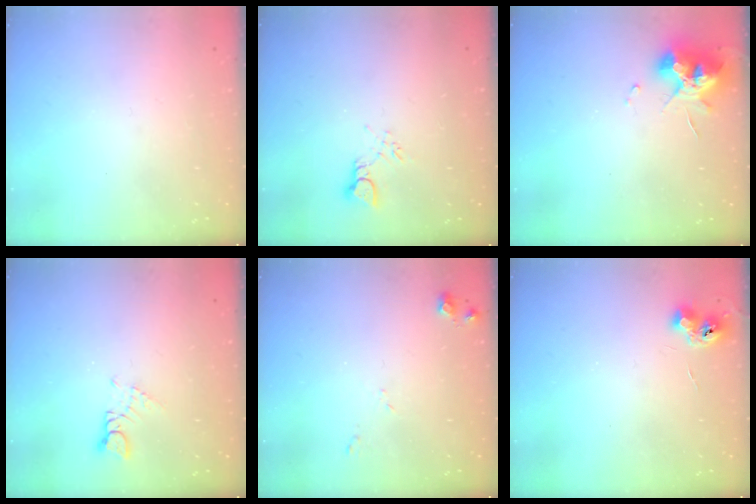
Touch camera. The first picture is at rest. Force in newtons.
{"total": 2.8, "press": 2.8, "slide": 0.5}
{"total": 11.2, "press": 11.2, "slide": 0.6}
{"total": 1.6, "press": 1.6, "slide": 0.2}
{"total": 5.6, "press": 5.5, "slide": 0.8}
{"total": 6.9, "press": 6.9, "slide": 0.7}